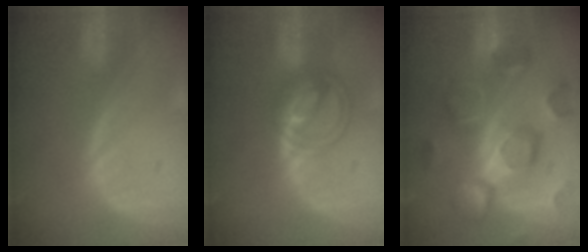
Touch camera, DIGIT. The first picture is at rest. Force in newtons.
{"total": 5.8, "press": 5.8, "slide": 0.2}
{"total": 12.2, "press": 12.1, "slide": 0.9}